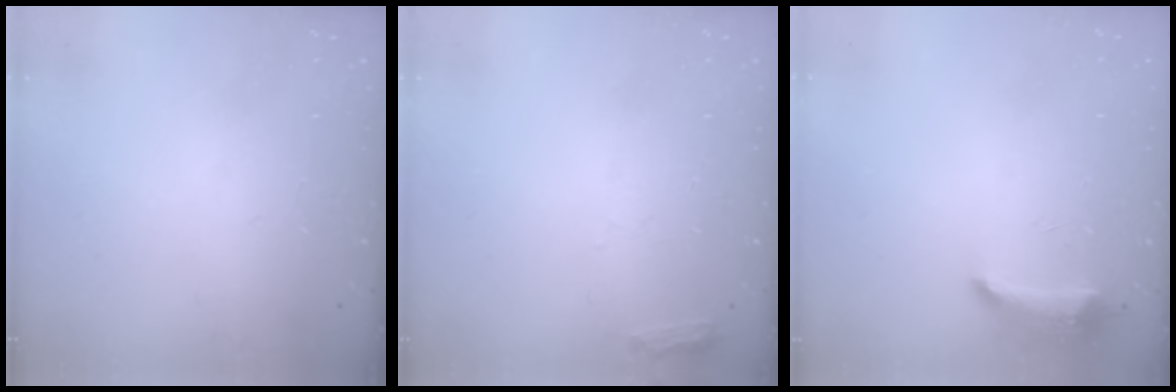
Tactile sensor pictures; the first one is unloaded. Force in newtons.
{"total": 4.2, "press": 4.2, "slide": 0.5}
{"total": 8.5, "press": 8.4, "slide": 1.6}